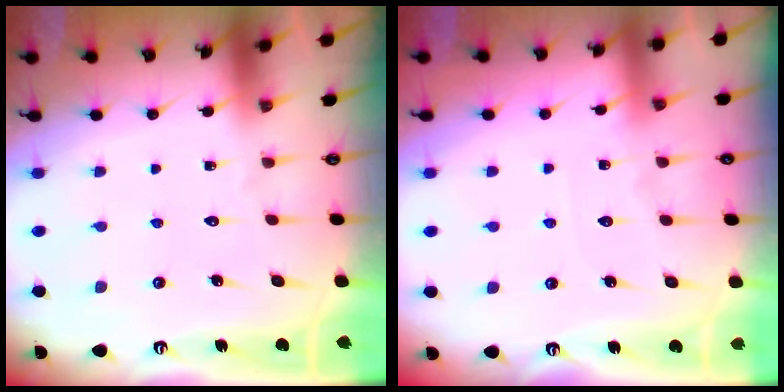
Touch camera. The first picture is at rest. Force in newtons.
{"total": 4.5, "press": 4.4, "slide": 0.7}